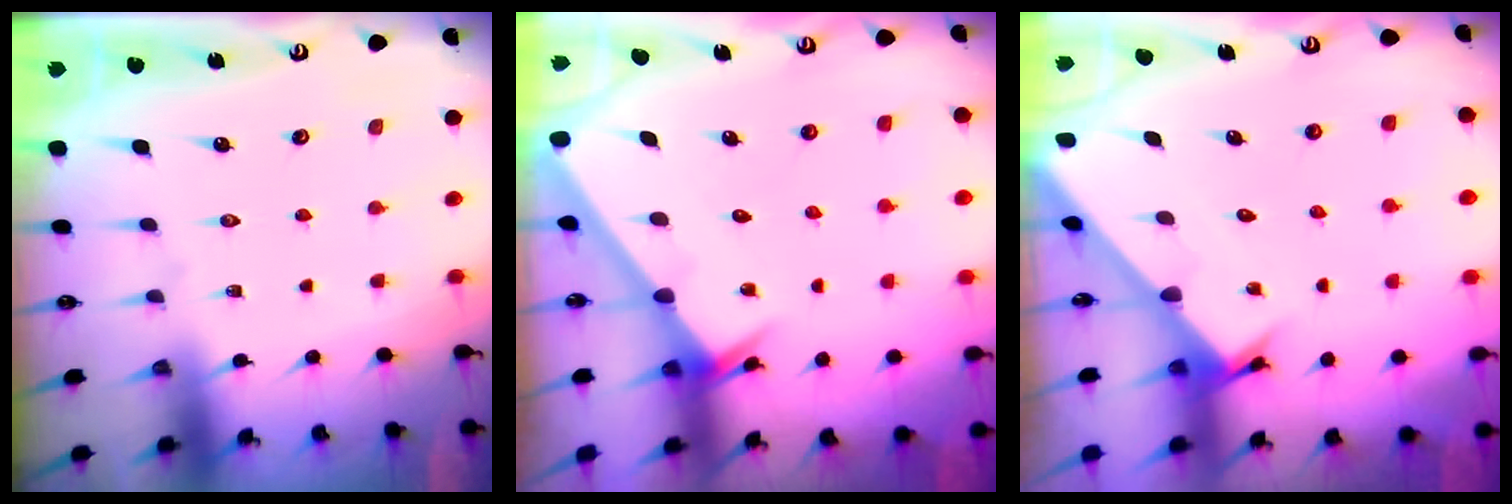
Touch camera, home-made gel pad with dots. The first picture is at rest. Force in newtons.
{"total": 2.6, "press": 2.6, "slide": 0.0}
{"total": 2.2, "press": 2.2, "slide": 0.1}